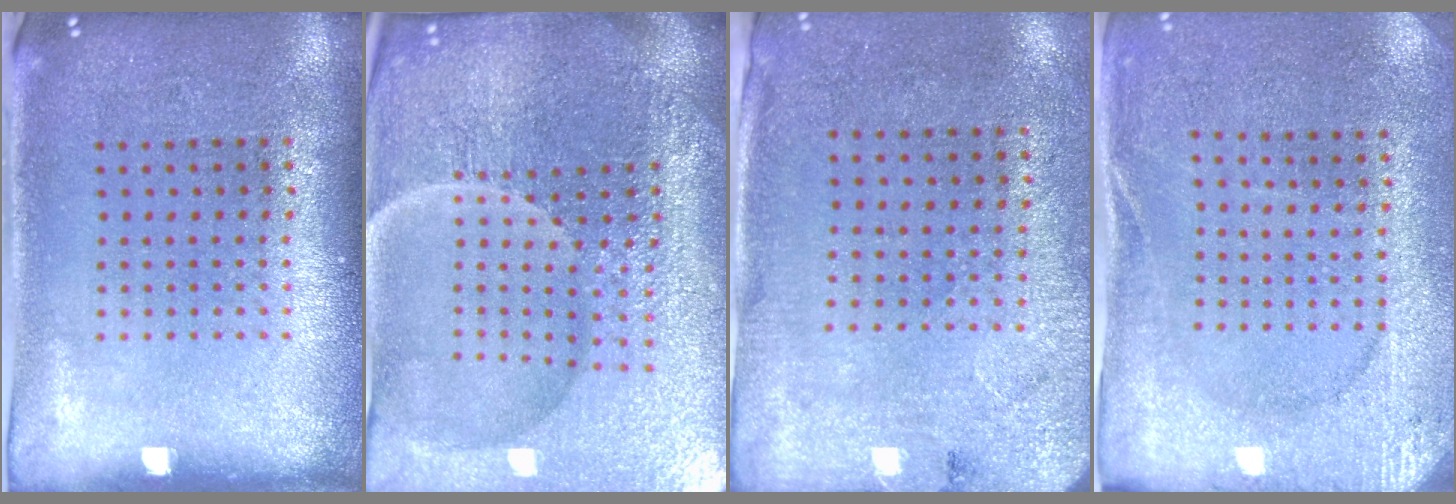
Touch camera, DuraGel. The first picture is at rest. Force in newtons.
{"total": 5.7, "press": 5.3, "slide": 2.0}
{"total": 2.7, "press": 2.2, "slide": 1.6}
{"total": 2.6, "press": 2.6, "slide": 0.4}